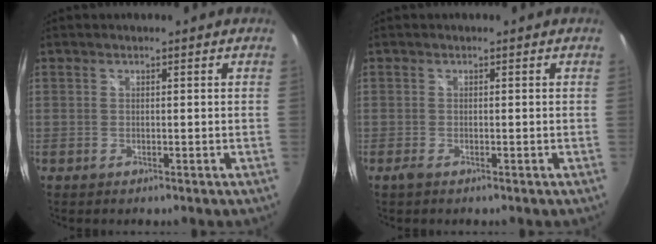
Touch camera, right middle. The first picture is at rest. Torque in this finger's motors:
{"motor_torque": [0.29, -0.17, 0.00, 0.02]}